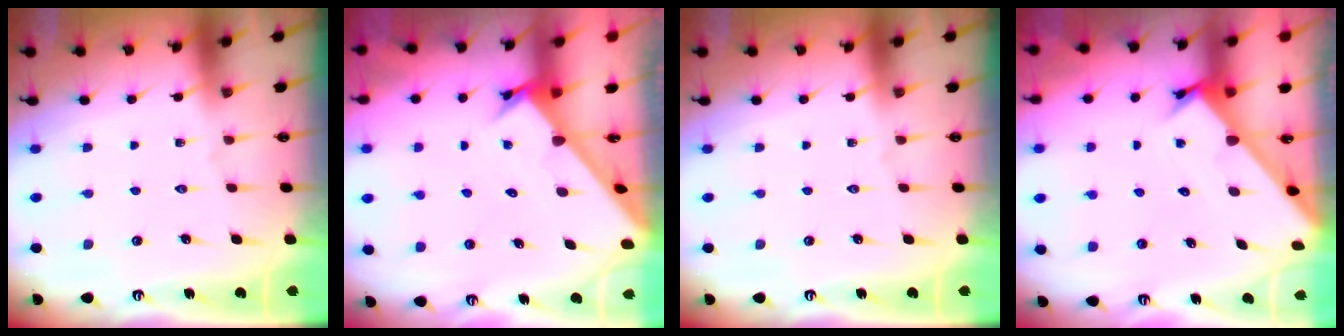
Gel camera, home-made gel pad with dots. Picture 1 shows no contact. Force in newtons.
{"total": 2.8, "press": 2.7, "slide": 0.3}
{"total": 0.0}
{"total": 2.4, "press": 2.4, "slide": 0.1}